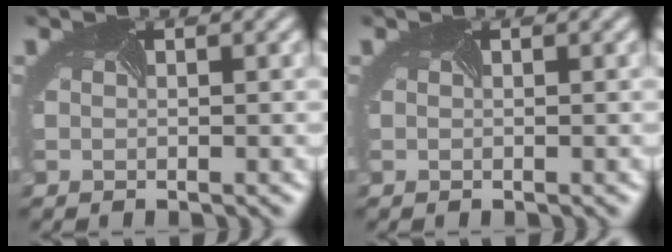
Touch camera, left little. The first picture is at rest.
{"total": 0.0}